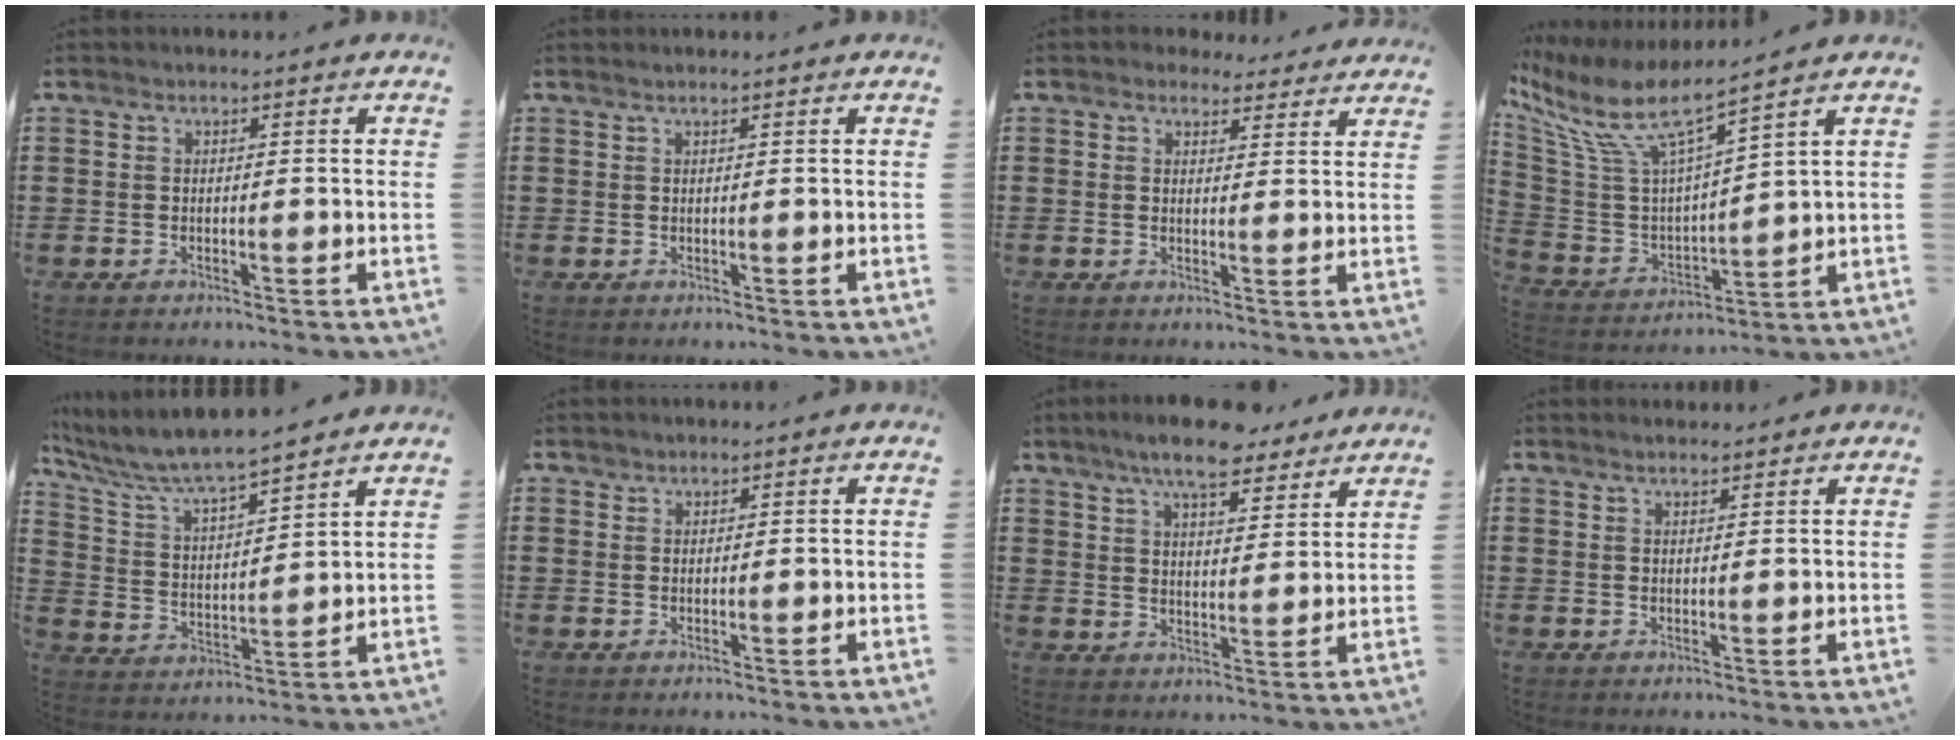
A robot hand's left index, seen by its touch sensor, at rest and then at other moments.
{"total": 0.6, "force": [0.4, -0.1, 0.4], "torque": [-0.006, -0.001, 0.008]}
{"total": 3.2, "force": [2.9, 1.3, 0.5], "torque": [-0.010, -0.007, 0.052]}
{"total": 8.8, "force": [6.0, 1.8, 6.1], "torque": [-0.151, -0.043, 0.099]}
{"total": 6.5, "force": [5.9, 0.5, 2.6], "torque": [-0.079, -0.037, 0.097]}
{"total": 1.0, "force": [0.9, 0.4, 0.0], "torque": [-0.003, 0.002, 0.019]}
{"total": 8.6, "force": [7.4, 1.7, 4.1], "torque": [-0.086, -0.020, 0.133]}
{"total": 1.3, "force": [1.3, 0.2, 0.3], "torque": [-0.008, 0.001, 0.024]}